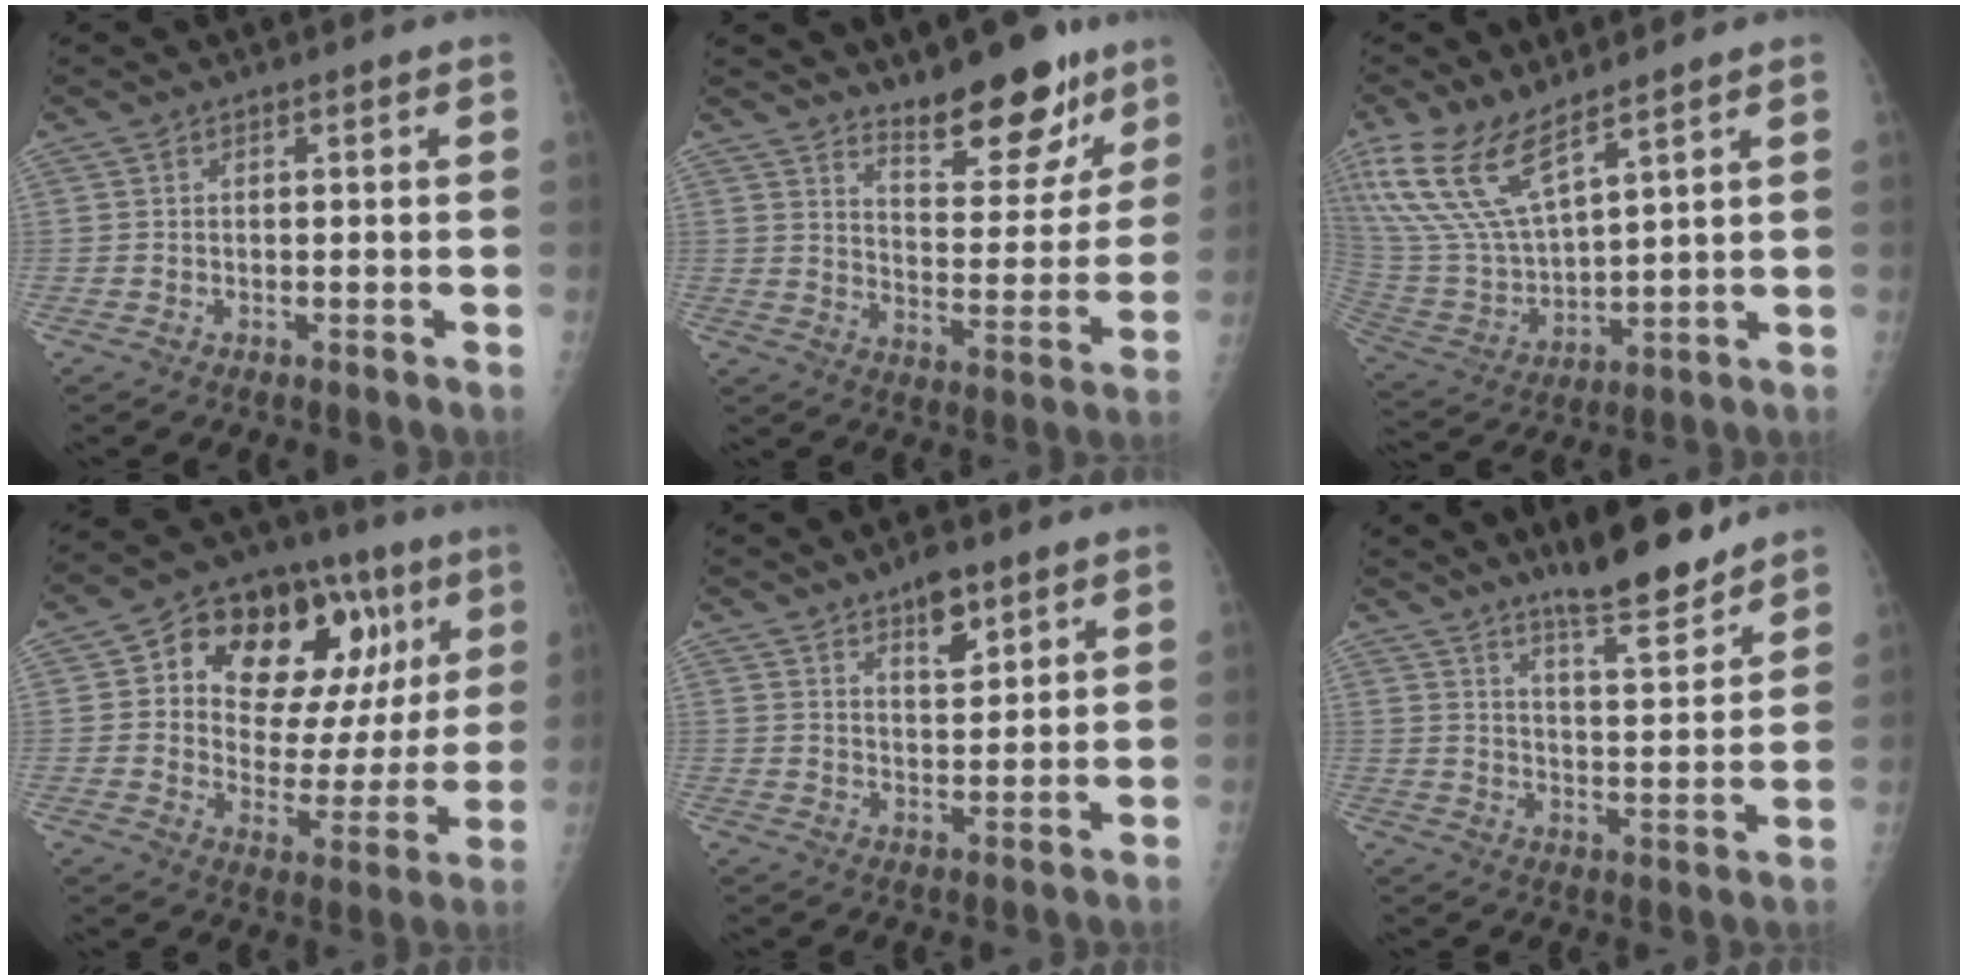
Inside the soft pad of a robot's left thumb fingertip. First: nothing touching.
{"total": 14.6, "force": [10.8, 5.2, 8.2], "torque": [-0.067, -0.081, 0.169]}
{"total": 15.3, "force": [10.4, 5.1, 10.0], "torque": [-0.207, -0.049, 0.224]}
{"total": 24.1, "force": [8.7, 13.7, 17.8], "torque": [-0.204, 0.007, 0.131]}
{"total": 6.3, "force": [4.1, 2.7, 4.0], "torque": [-0.041, -0.027, 0.065]}
{"total": 11.7, "force": [9.5, 2.0, 6.5], "torque": [-0.085, -0.071, 0.153]}